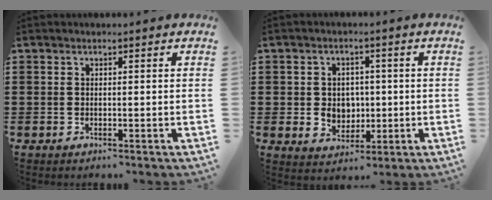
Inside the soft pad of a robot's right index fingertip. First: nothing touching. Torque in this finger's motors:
{"motor_torque": [2.14, 0.00, 0.14, 0.08]}